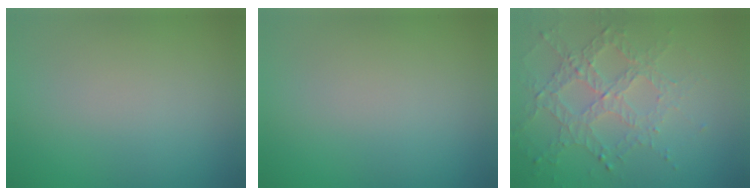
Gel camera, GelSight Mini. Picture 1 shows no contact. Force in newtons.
{"total": 0.0}
{"total": 4.5, "press": 3.3, "slide": 3.1}